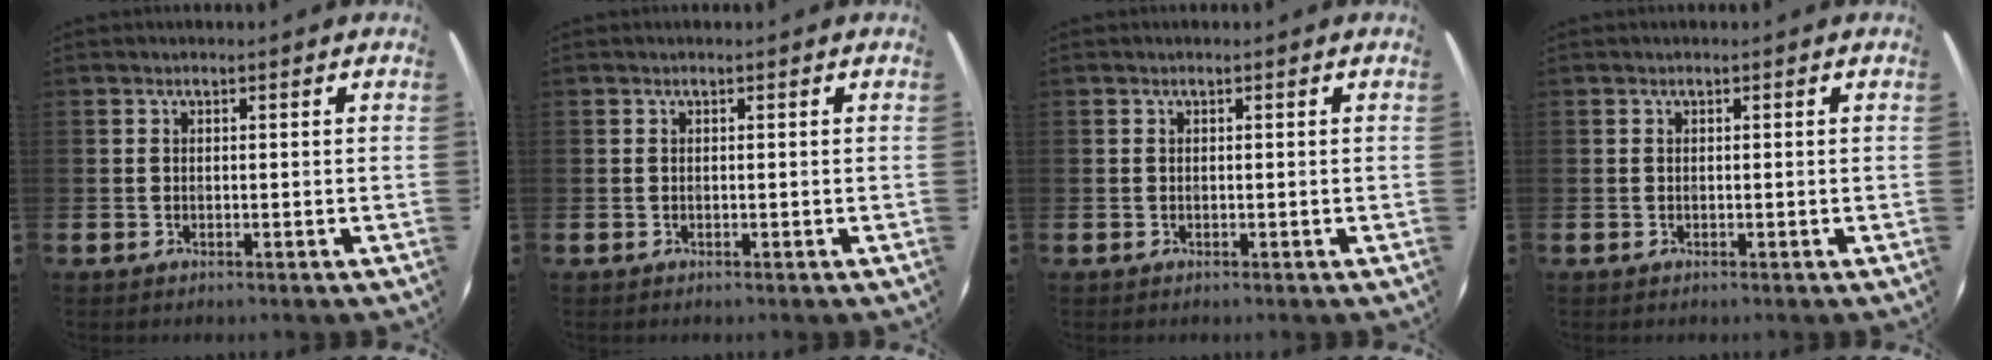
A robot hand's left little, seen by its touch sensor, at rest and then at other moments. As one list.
[{"total": 0.0}, {"total": 0.0}, {"total": 0.0}]